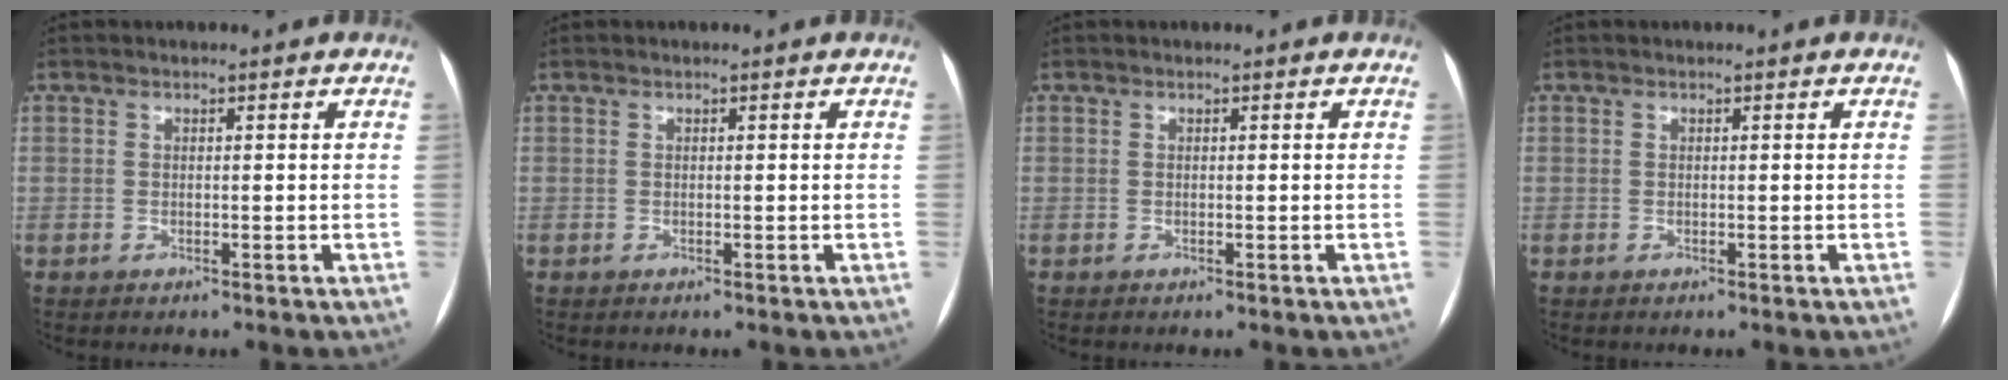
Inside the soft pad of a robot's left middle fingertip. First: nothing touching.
{"total": 0.0}
{"total": 0.0}
{"total": 0.0}